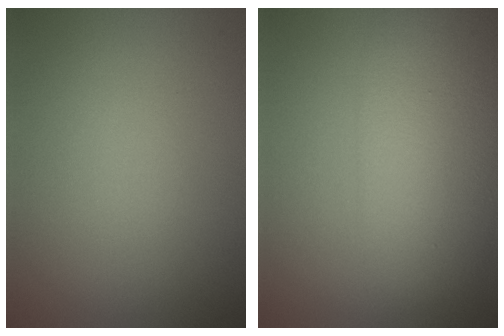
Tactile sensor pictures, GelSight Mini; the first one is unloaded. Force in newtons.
{"total": 8.2, "press": 8.2, "slide": 0.2}